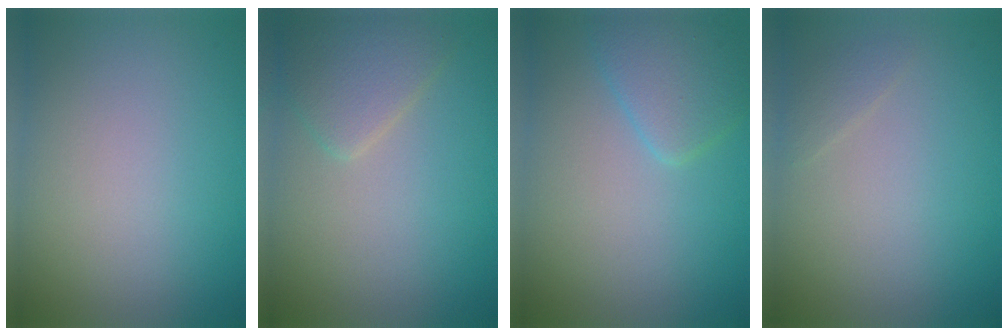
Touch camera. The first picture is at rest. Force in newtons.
{"total": 2.8, "press": 2.8, "slide": 0.1}
{"total": 2.8, "press": 2.8, "slide": 0.1}
{"total": 0.9, "press": 0.9, "slide": 0.0}